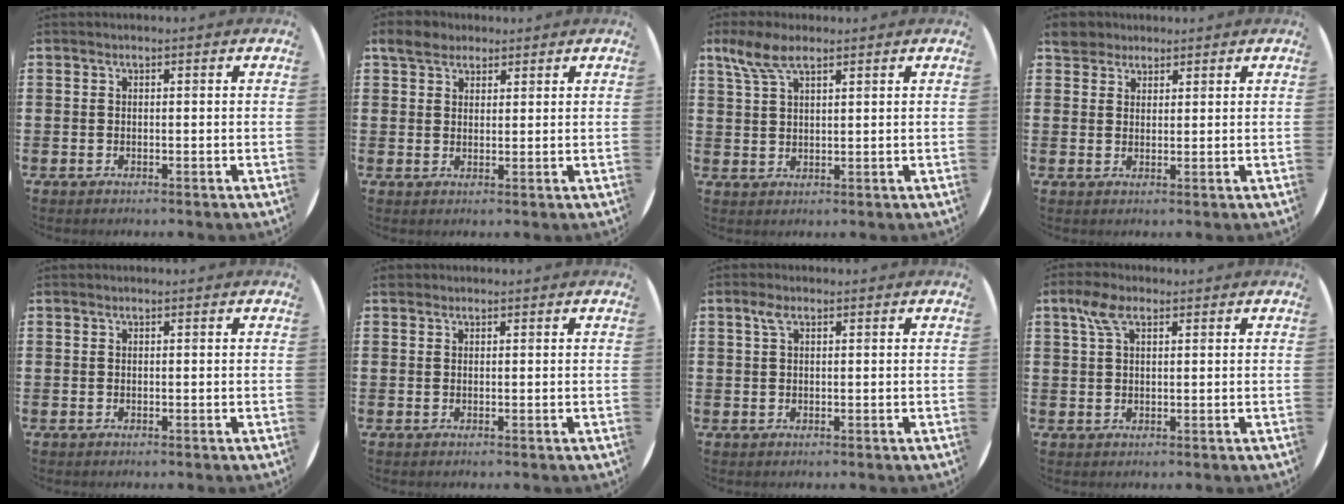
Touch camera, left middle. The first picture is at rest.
{"total": 3.3, "force": [2.6, 1.9, 0.6], "torque": [-0.012, 0.007, 0.049]}
{"total": 5.3, "force": [3.5, 1.9, 3.5], "torque": [-0.077, 0.001, 0.064]}
{"total": 3.3, "force": [2.9, 1.6, 0.2], "torque": [-0.007, 0.001, 0.055]}
{"total": 0.0}
{"total": 0.6, "force": [0.5, 0.2, -0.1], "torque": [0.009, -0.001, 0.009]}
{"total": 1.8, "force": [0.9, 0.8, 1.4], "torque": [-0.032, 0.005, 0.015]}
{"total": 4.0, "force": [2.3, 1.8, 2.8], "torque": [-0.062, 0.008, 0.040]}